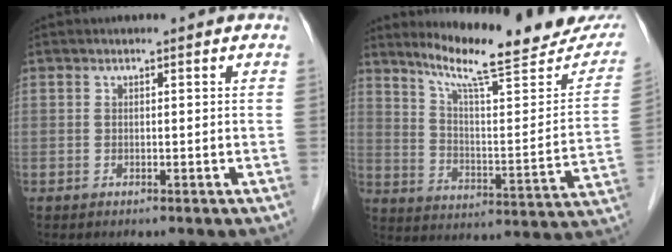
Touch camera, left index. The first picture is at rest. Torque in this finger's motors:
{"motor_torque": [-0.34, -0.44, 0.25, 0.09]}